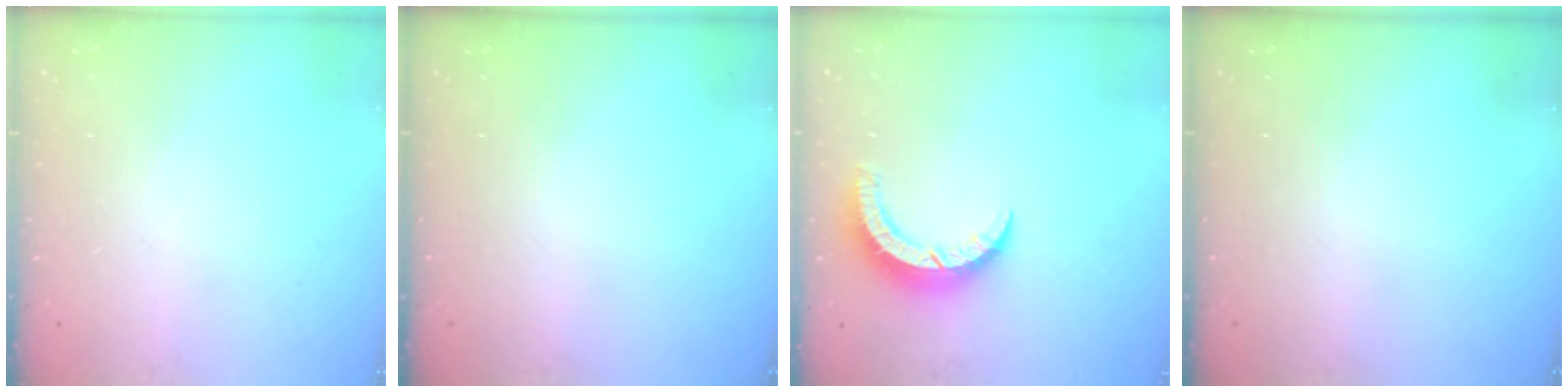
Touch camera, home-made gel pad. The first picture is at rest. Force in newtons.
{"total": 0.0}
{"total": 7.4, "press": 7.4, "slide": 0.7}
{"total": 0.0}